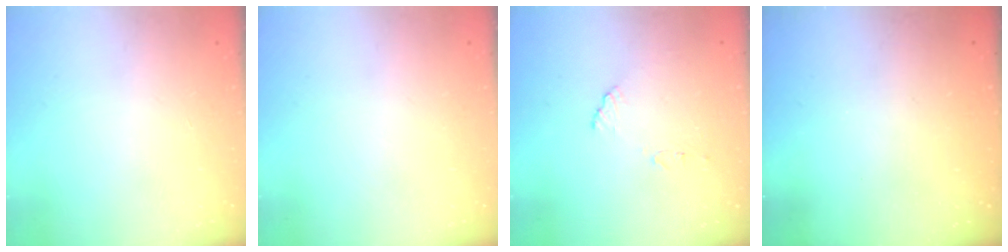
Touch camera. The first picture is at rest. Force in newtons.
{"total": 0.0}
{"total": 6.9, "press": 6.9, "slide": 0.4}
{"total": 3.3, "press": 3.3, "slide": 0.1}